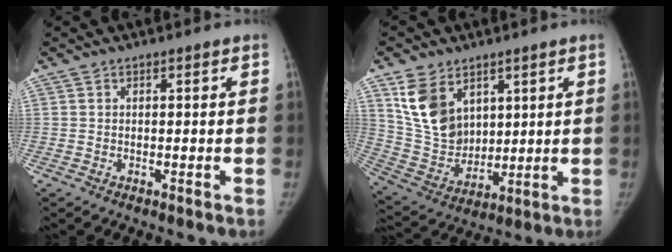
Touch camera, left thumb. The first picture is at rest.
{"total": 13.3, "force": [6.6, 9.2, 7.1], "torque": [-0.104, -0.033, 0.151]}